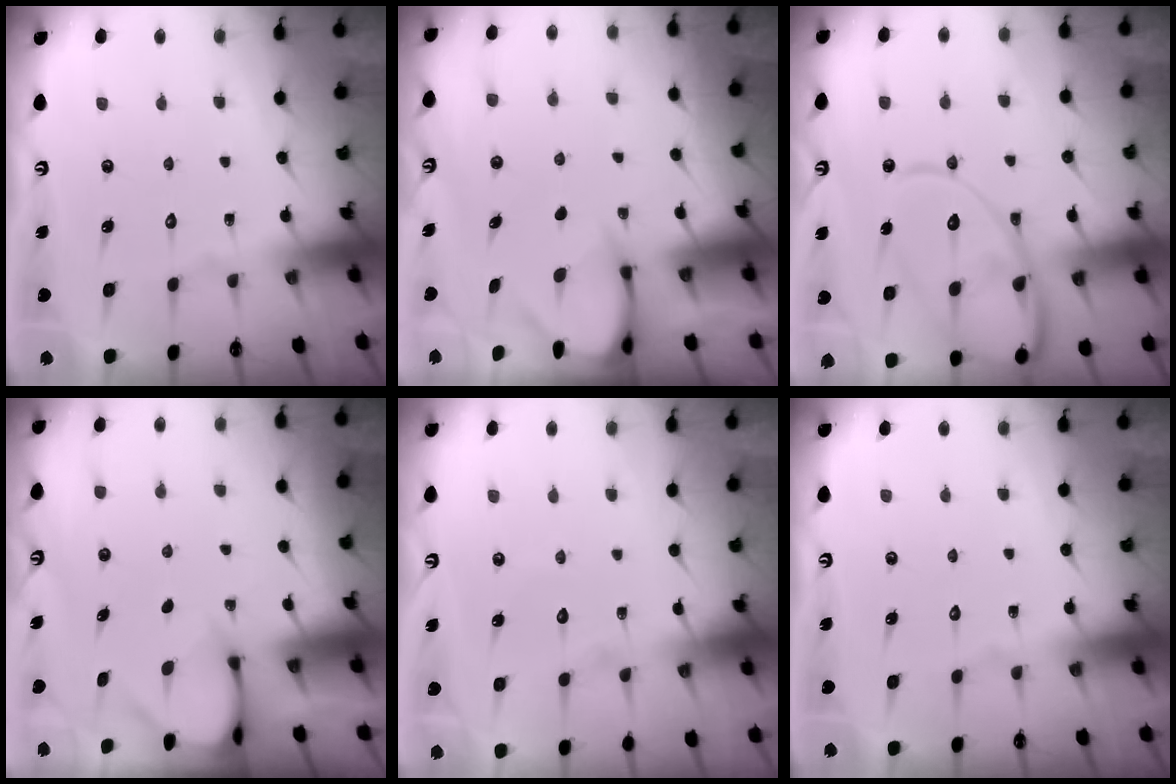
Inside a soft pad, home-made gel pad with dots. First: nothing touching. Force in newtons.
{"total": 3.4, "press": 3.4, "slide": 0.3}
{"total": 16.9, "press": 16.8, "slide": 1.6}
{"total": 2.9, "press": 2.9, "slide": 0.3}
{"total": 2.6, "press": 2.5, "slide": 0.2}
{"total": 0.0}